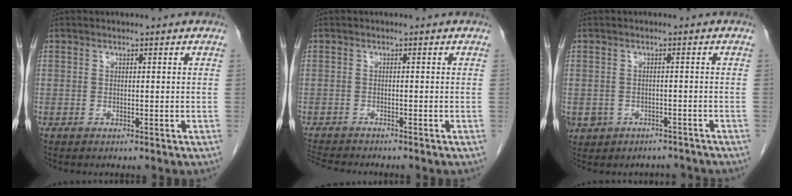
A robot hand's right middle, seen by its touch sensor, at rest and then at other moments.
{"total": 3.8, "force": [-3.7, -0.2, 0.9], "torque": [-0.022, -0.019, -0.065]}
{"total": 7.8, "force": [-5.0, 5.7, 1.9], "torque": [-0.042, 0.013, -0.060]}